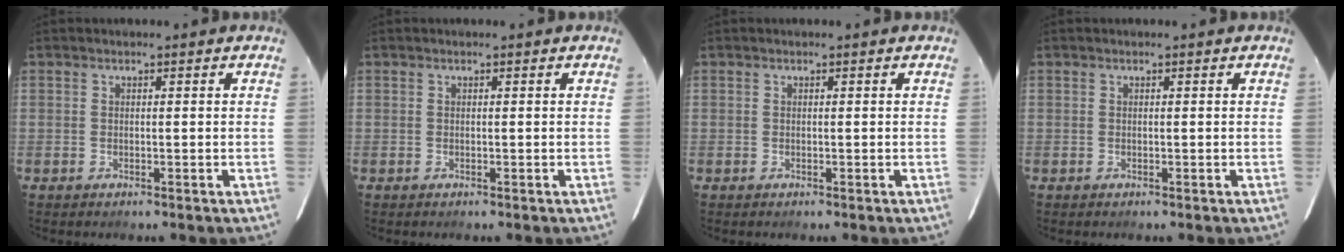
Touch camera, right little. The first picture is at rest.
{"total": 0.0}
{"total": 0.0}
{"total": 0.0}